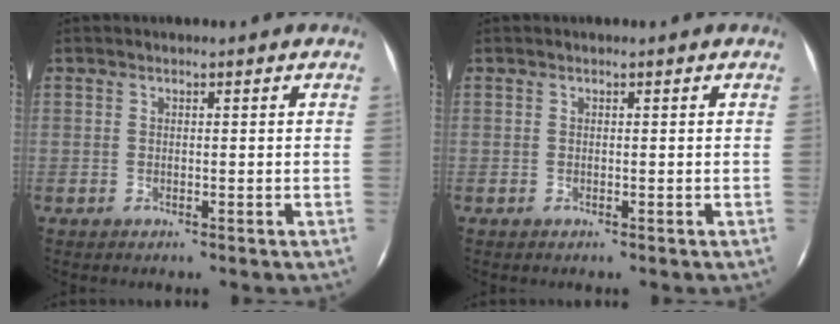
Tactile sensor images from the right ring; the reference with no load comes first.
{"total": 0.0}